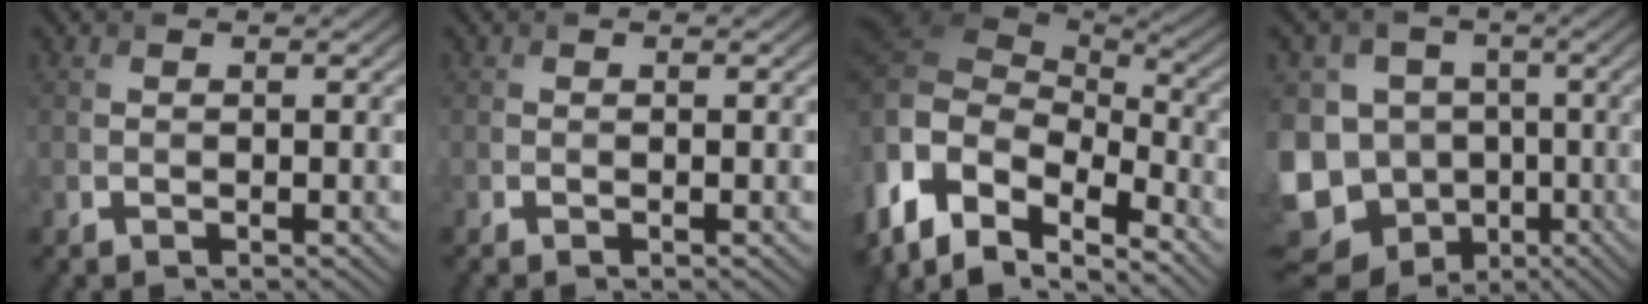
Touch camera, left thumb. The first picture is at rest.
{"total": 0.6, "force": [-0.6, -0.2, 0.1], "torque": [-0.004, -0.005, -0.011]}
{"total": 15.1, "force": [-4.6, 9.7, 10.7], "torque": [-0.254, -0.026, -0.053]}
{"total": 15.9, "force": [-5.3, 13.3, 6.9], "torque": [-0.216, -0.005, -0.085]}